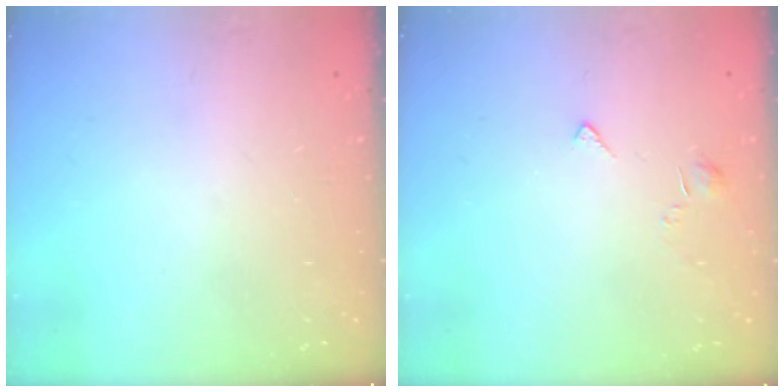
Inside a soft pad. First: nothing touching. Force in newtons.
{"total": 2.7, "press": 2.6, "slide": 0.5}